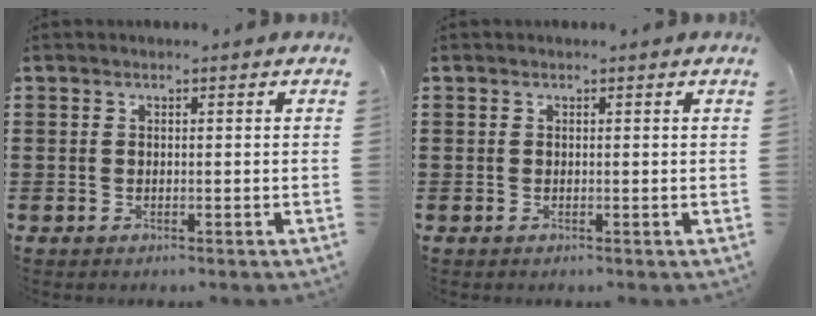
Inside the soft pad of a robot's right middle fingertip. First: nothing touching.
{"total": 0.0}